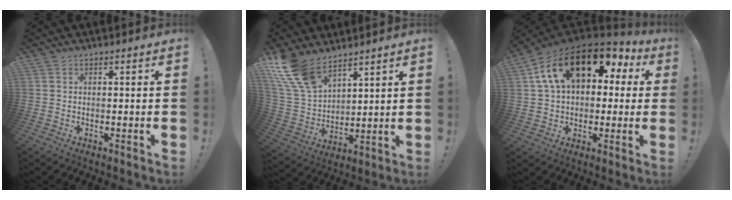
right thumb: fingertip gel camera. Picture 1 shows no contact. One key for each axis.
{"total": 15.0, "fx": 11.0, "fy": 7.6, "fz": 6.9, "tx": -0.160, "ty": -0.069, "tz": 0.212}
{"total": 20.1, "fx": 8.1, "fy": 11.6, "fz": 14.3, "tx": -0.240, "ty": -0.021, "tz": 0.142}